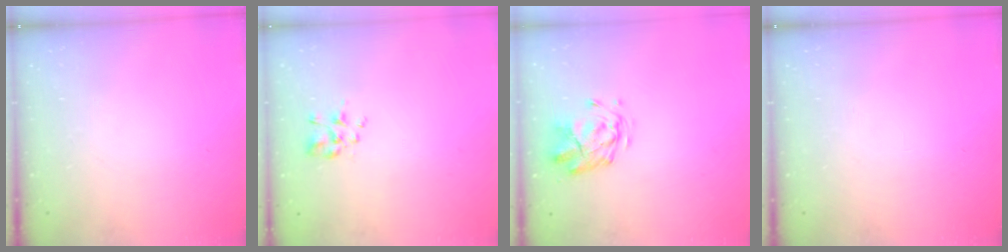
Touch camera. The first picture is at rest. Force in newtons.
{"total": 1.9, "press": 1.7, "slide": 0.7}
{"total": 2.7, "press": 2.4, "slide": 1.2}
{"total": 0.0}